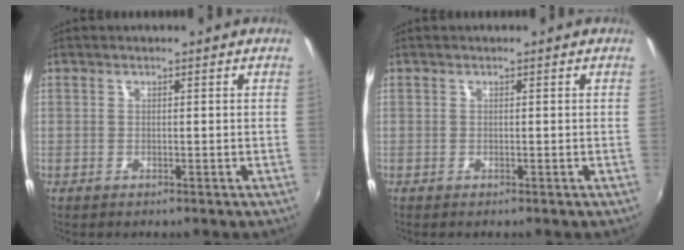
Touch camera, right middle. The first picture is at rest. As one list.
[{"total": 0.0}]